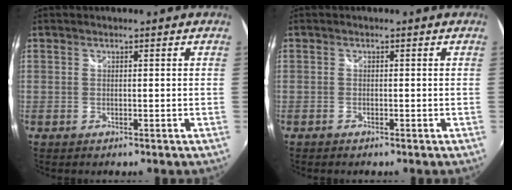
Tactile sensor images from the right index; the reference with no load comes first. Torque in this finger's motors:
{"motor_torque": [0.08, -0.09, 0.05, 0.01]}